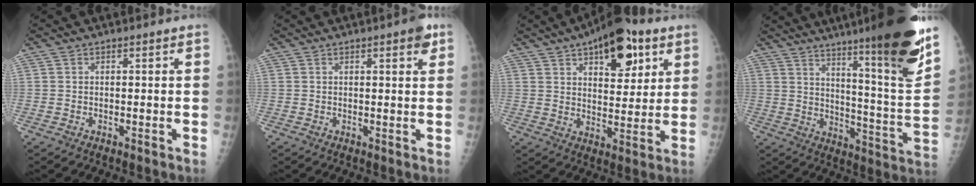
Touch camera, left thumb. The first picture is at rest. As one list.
[{"total": 3.0, "force": [1.6, 0.7, 2.4], "torque": [-0.026, -0.004, 0.018]}, {"total": 15.6, "force": [8.0, 7.4, 11.2], "torque": [-0.118, -0.025, 0.117]}, {"total": 25.0, "force": [16.8, 1.7, 18.5], "torque": [-0.251, -0.095, 0.245]}]